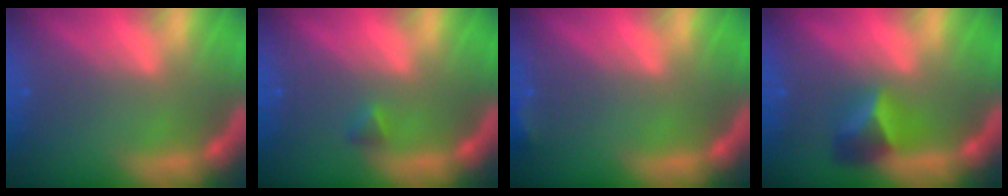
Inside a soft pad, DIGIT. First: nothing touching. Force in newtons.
{"total": 0.9}
{"total": 1.4}
{"total": 3.4}